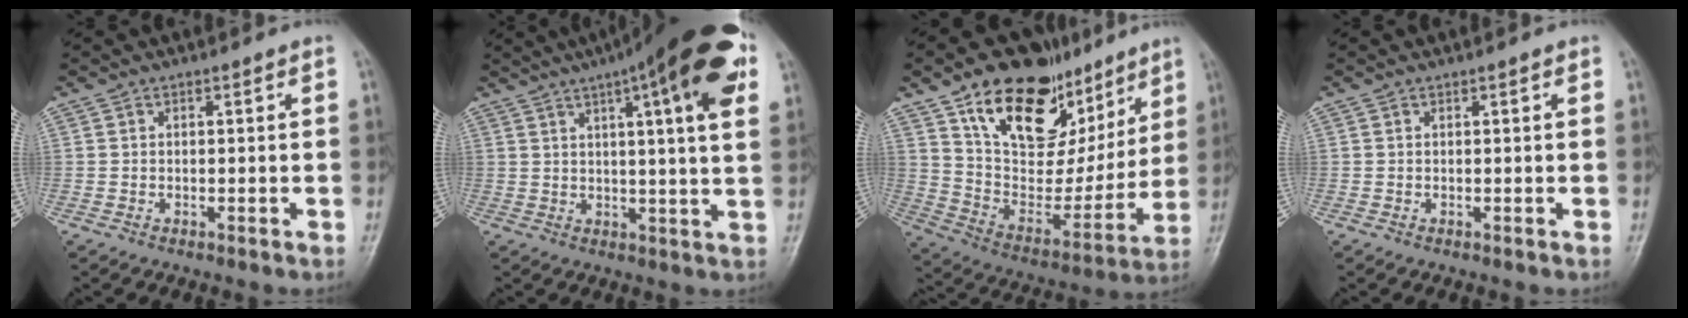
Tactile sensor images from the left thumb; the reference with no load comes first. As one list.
[{"total": 20.3, "force": [9.7, 4.0, 17.4], "torque": [-0.241, -0.001, 0.129]}, {"total": 27.3, "force": [15.2, 15.5, 16.5], "torque": [-0.210, -0.030, 0.262]}, {"total": 0.0}]